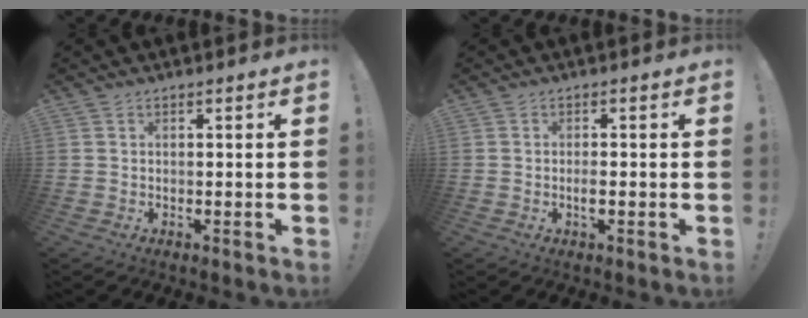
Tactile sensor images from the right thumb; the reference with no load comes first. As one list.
[{"total": 1.7, "force": [-0.7, 0.9, 1.3], "torque": [-0.014, -0.002, -0.013]}]